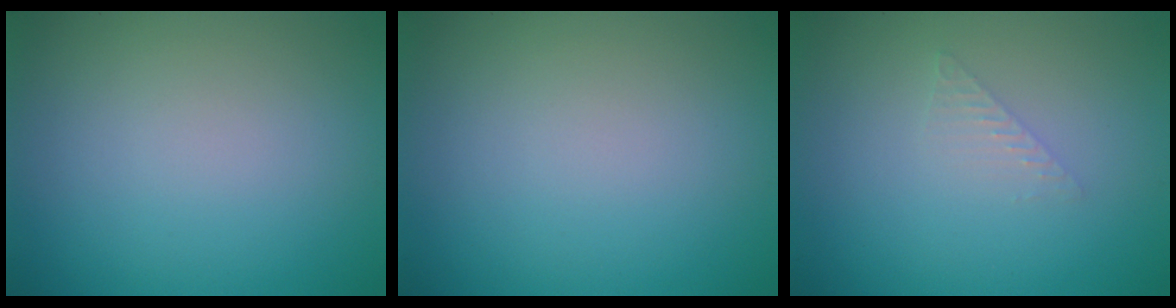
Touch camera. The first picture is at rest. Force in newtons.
{"total": 0.0}
{"total": 1.0, "press": 1.0, "slide": 0.0}